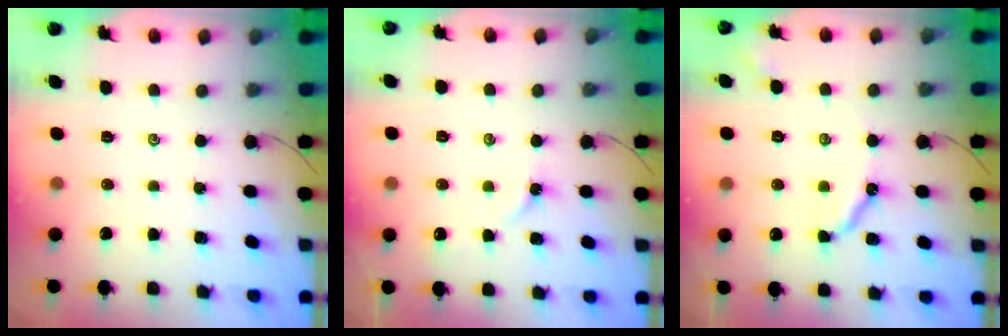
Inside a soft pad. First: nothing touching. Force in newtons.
{"total": 3.3, "press": 3.2, "slide": 0.6}
{"total": 8.1, "press": 8.0, "slide": 0.8}